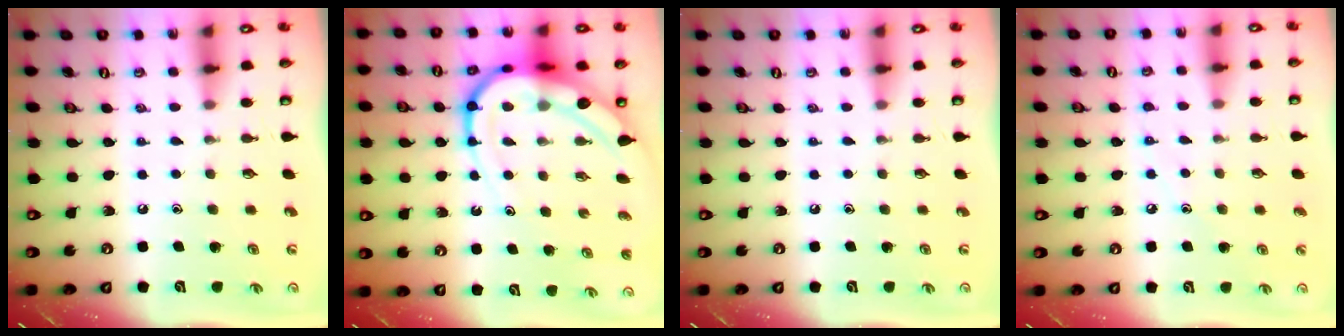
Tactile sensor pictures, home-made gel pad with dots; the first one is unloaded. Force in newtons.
{"total": 15.0, "press": 15.0, "slide": 1.5}
{"total": 0.0}
{"total": 4.8, "press": 4.7, "slide": 0.6}